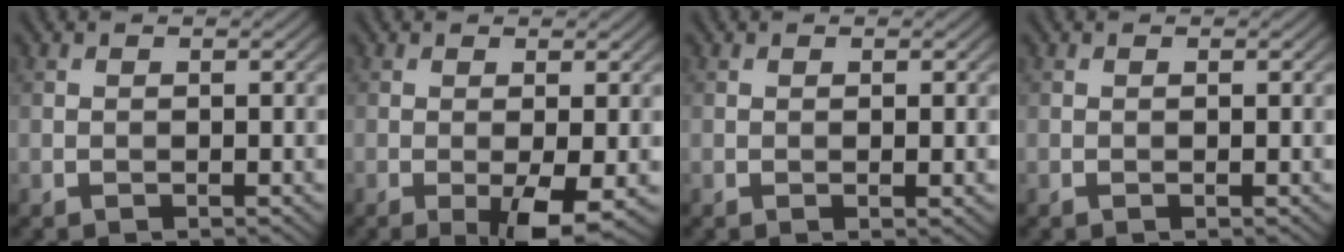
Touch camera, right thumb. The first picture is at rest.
{"total": 4.5, "force": [-1.5, 0.8, 4.2], "torque": [-0.077, -0.002, -0.024]}
{"total": 0.8, "force": [0.0, 0.1, 0.8], "torque": [-0.016, -0.001, 0.000]}
{"total": 0.0}